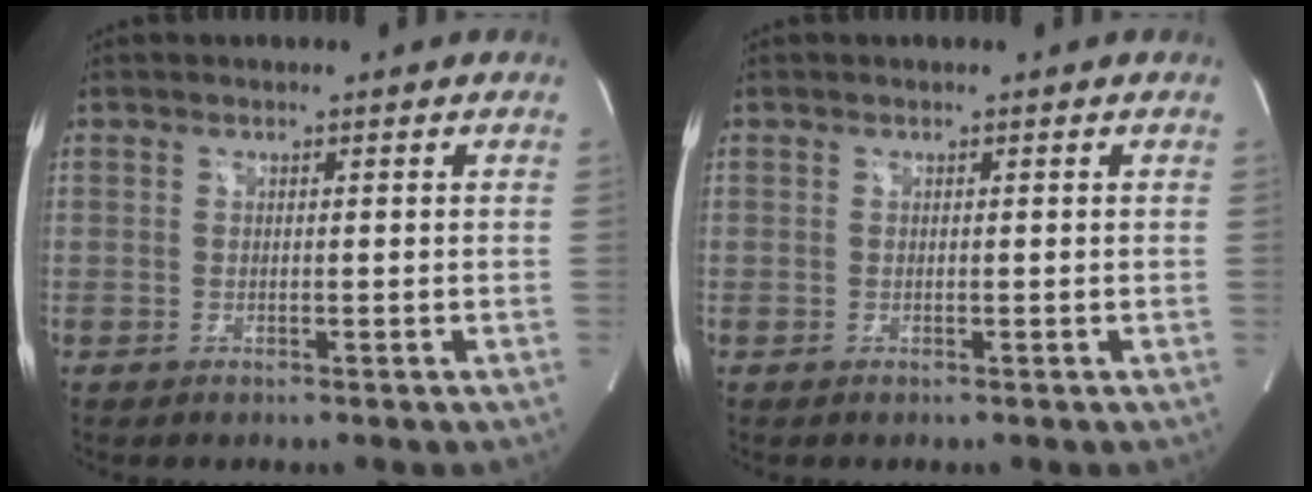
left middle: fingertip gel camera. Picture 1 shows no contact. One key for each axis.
{"total": 0.0}